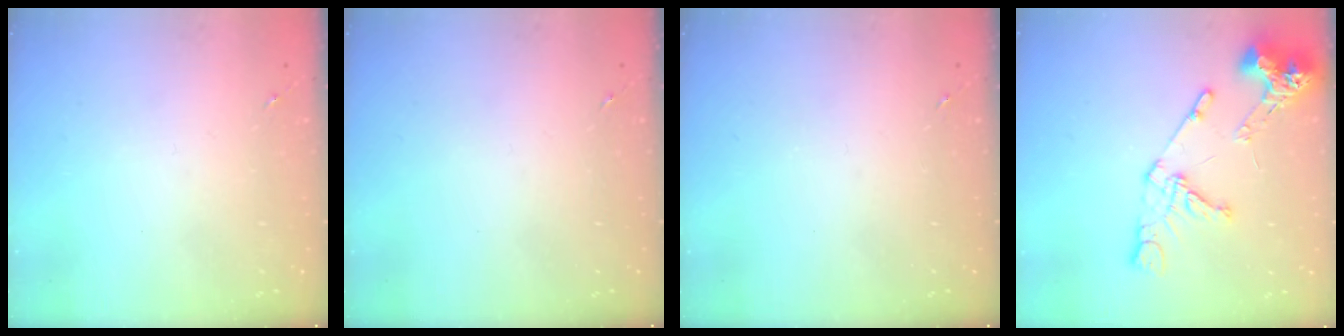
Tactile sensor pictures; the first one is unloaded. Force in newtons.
{"total": 0.0}
{"total": 0.0}
{"total": 15.7, "press": 15.5, "slide": 1.9}